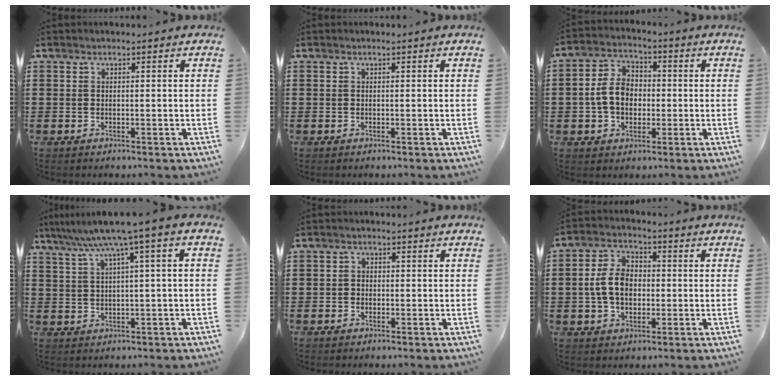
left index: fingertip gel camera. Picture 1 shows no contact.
{"total": 0.0}
{"total": 7.1, "force": [-0.7, 5.3, 4.7], "torque": [-0.116, 0.009, -0.020]}
{"total": 5.9, "force": [2.3, -0.5, 5.4], "torque": [-0.109, -0.015, 0.032]}
{"total": 1.2, "force": [-0.6, 1.0, 0.3], "torque": [-0.008, 0.003, -0.014]}
{"total": 6.9, "force": [-0.5, 4.7, 5.1], "torque": [-0.129, 0.007, -0.018]}